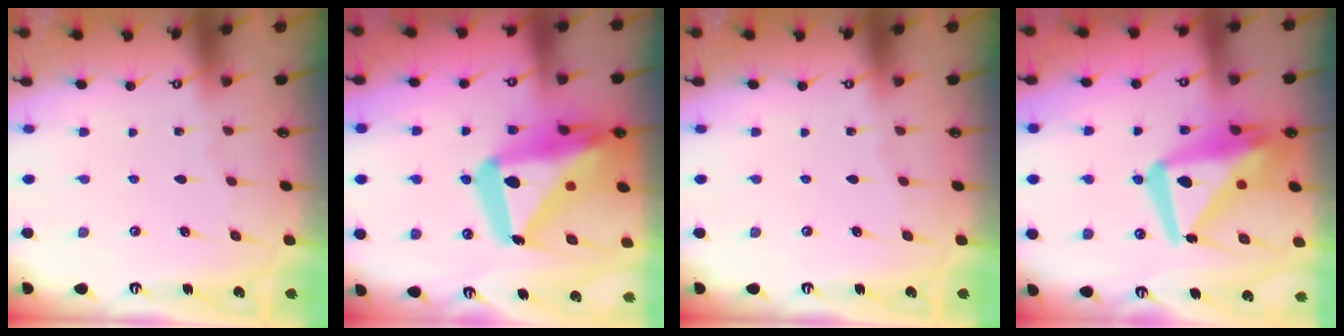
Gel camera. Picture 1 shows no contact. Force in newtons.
{"total": 26.5, "press": 26.3, "slide": 2.7}
{"total": 0.0}
{"total": 17.4, "press": 17.3, "slide": 1.9}